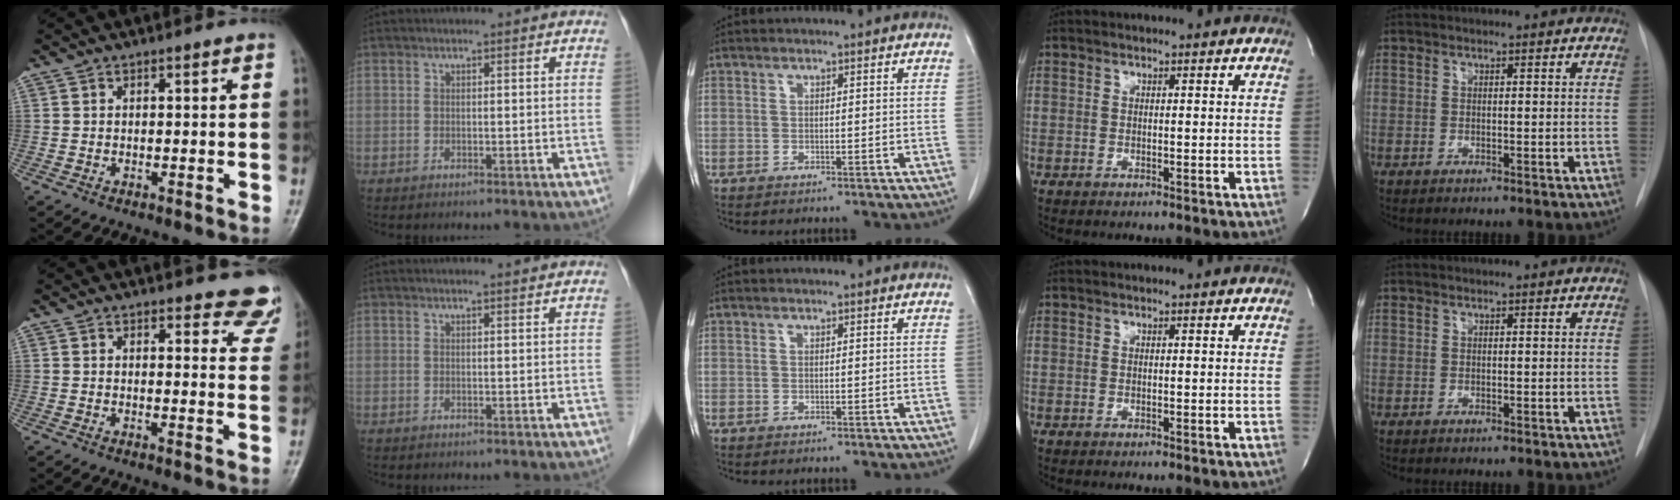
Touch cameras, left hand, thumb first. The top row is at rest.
{"thumb": {"total": 8.6, "force": [7.8, 2.8, 2.3], "torque": [0.023, -0.045, 0.064]}, "index": {"total": 1.5, "force": [1.4, -0.2, 0.4], "torque": [-0.011, 0.003, 0.020]}}